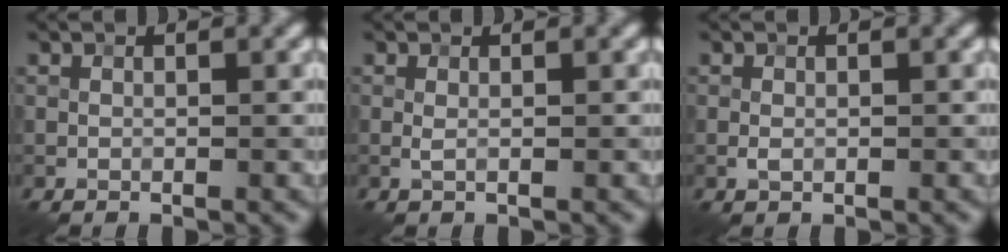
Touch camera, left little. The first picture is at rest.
{"total": 0.6, "force": [0.0, 0.1, 0.6], "torque": [-0.015, 0.001, 0.000]}
{"total": 0.7, "force": [-0.1, 0.5, 0.5], "torque": [-0.010, 0.000, -0.002]}